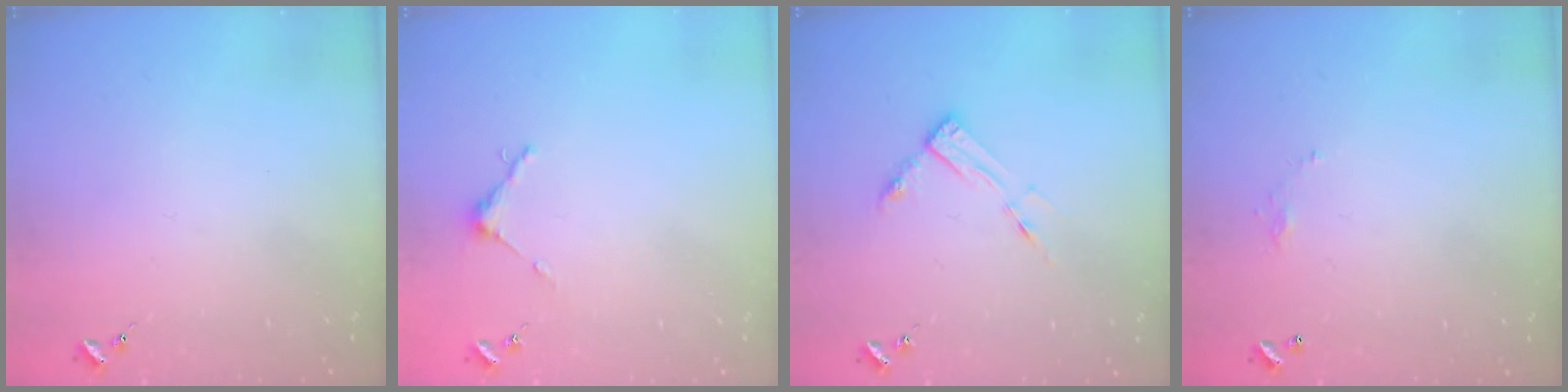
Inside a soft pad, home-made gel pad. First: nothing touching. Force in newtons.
{"total": 3.7, "press": 3.7, "slide": 0.3}
{"total": 7.4, "press": 7.4, "slide": 0.6}
{"total": 3.7, "press": 3.7, "slide": 0.1}